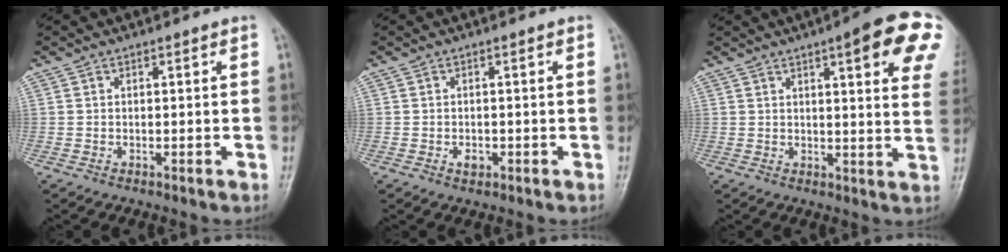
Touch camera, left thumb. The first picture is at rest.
{"total": 1.5, "force": [-0.5, 1.0, 0.9], "torque": [-0.011, 0.001, -0.006]}
{"total": 16.8, "force": [7.8, 3.8, 14.4], "torque": [-0.158, -0.021, 0.086]}